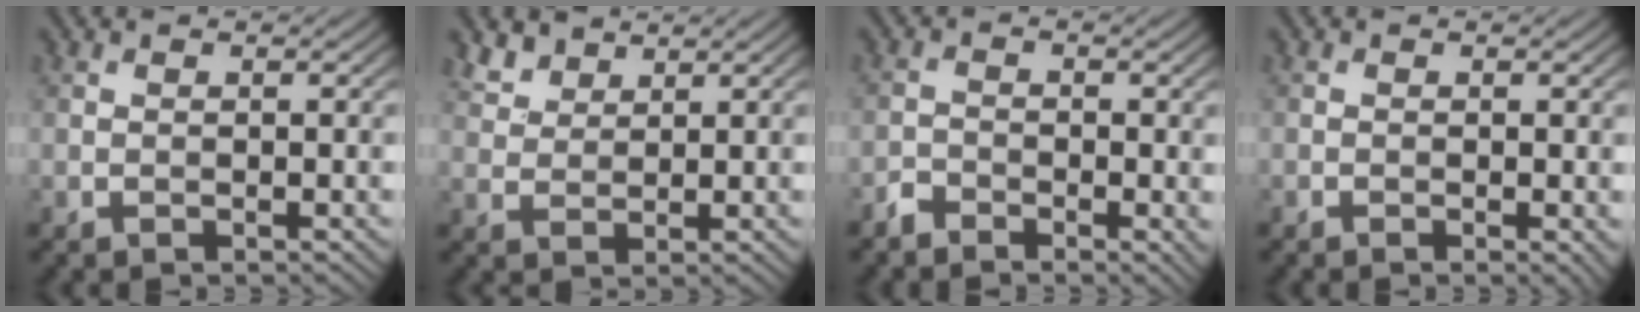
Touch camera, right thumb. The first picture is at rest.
{"total": 3.1, "force": [2.6, 1.4, 1.0], "torque": [-0.027, 0.002, 0.061]}
{"total": 2.6, "force": [-1.8, 1.3, 1.4], "torque": [-0.025, -0.001, -0.041]}
{"total": 0.9, "force": [-0.2, 0.3, 0.8], "torque": [-0.013, -0.006, -0.004]}